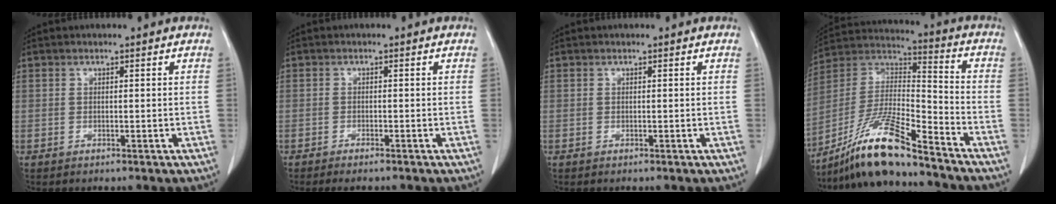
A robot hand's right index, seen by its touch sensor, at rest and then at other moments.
{"total": 2.0, "force": [-1.7, 0.3, 1.0], "torque": [-0.011, -0.002, -0.023]}
{"total": 0.0}
{"total": 15.5, "force": [-12.4, 0.8, 9.2], "torque": [-0.178, 0.000, -0.229]}